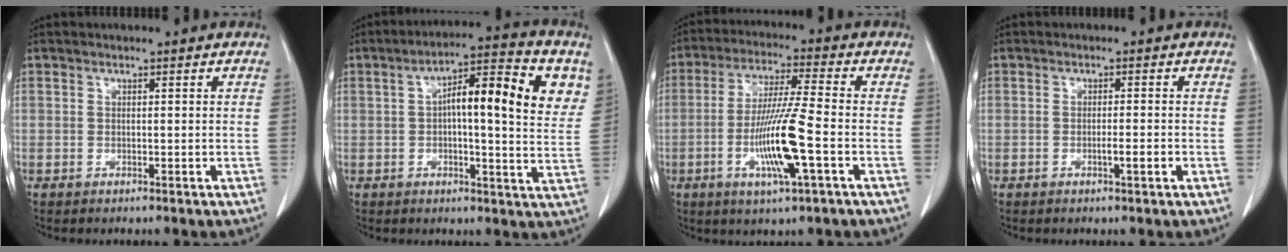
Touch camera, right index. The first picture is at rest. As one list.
[{"total": 15.3, "force": [4.4, 3.4, 14.3], "torque": [-0.200, 0.029, 0.057]}, {"total": 11.7, "force": [-3.4, -0.1, 11.2], "torque": [-0.219, -0.014, -0.066]}, {"total": 1.9, "force": [-0.7, -0.1, 1.8], "torque": [-0.030, -0.003, -0.012]}]